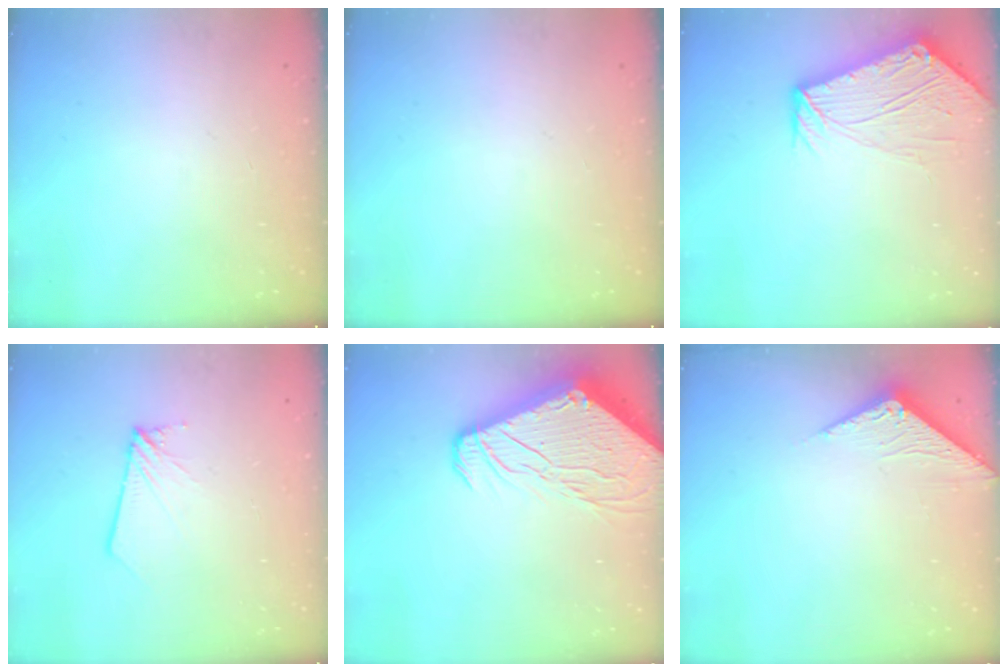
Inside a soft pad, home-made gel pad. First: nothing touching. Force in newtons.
{"total": 0.0}
{"total": 11.2, "press": 11.1, "slide": 2.0}
{"total": 2.6, "press": 2.6, "slide": 0.2}
{"total": 16.7, "press": 16.6, "slide": 2.0}
{"total": 3.0, "press": 3.0, "slide": 0.1}